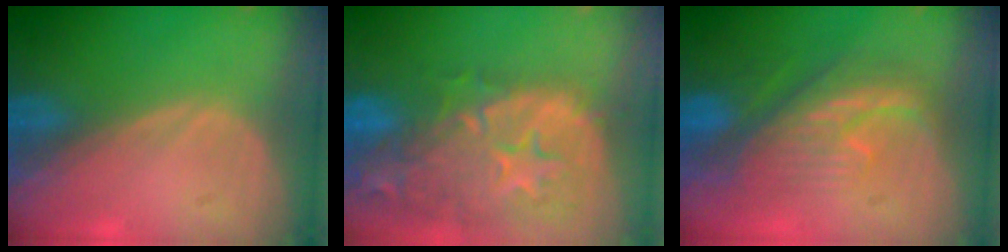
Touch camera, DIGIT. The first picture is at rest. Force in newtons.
{"total": 15.3, "press": 12.2, "slide": 9.3}
{"total": 8.0, "press": 8.0, "slide": 1.0}